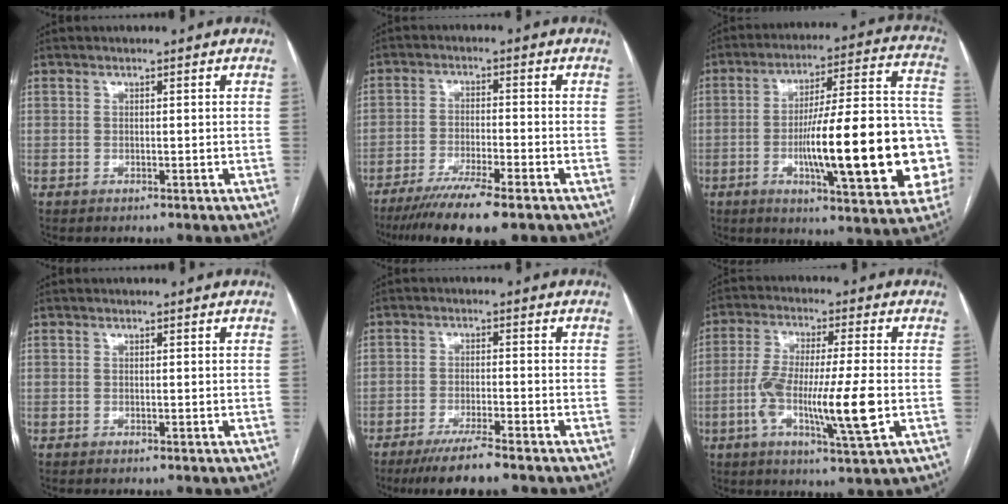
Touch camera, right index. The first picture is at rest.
{"total": 10.0, "force": [-7.3, 0.7, 6.7], "torque": [-0.107, -0.023, -0.119]}
{"total": 24.7, "force": [-5.4, 3.8, 23.8], "torque": [-0.281, 0.021, -0.071]}
{"total": 0.0}
{"total": 6.8, "force": [-5.3, 0.3, 4.3], "torque": [-0.072, -0.016, -0.090]}
{"total": 13.1, "force": [-2.9, 0.9, 12.8], "torque": [-0.238, -0.008, -0.054]}